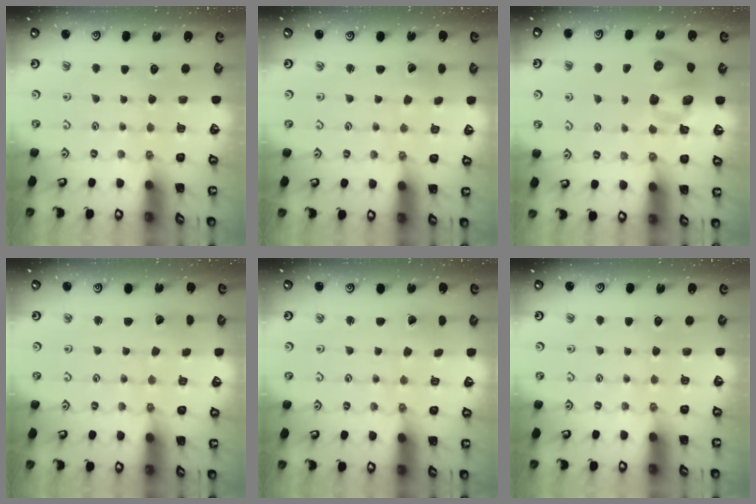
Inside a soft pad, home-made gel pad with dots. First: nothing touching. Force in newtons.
{"total": 1.0, "press": 1.0, "slide": 0.1}
{"total": 10.3, "press": 10.2, "slide": 1.5}
{"total": 1.7, "press": 1.7, "slide": 0.1}
{"total": 1.9, "press": 1.9, "slide": 0.2}
{"total": 0.0}